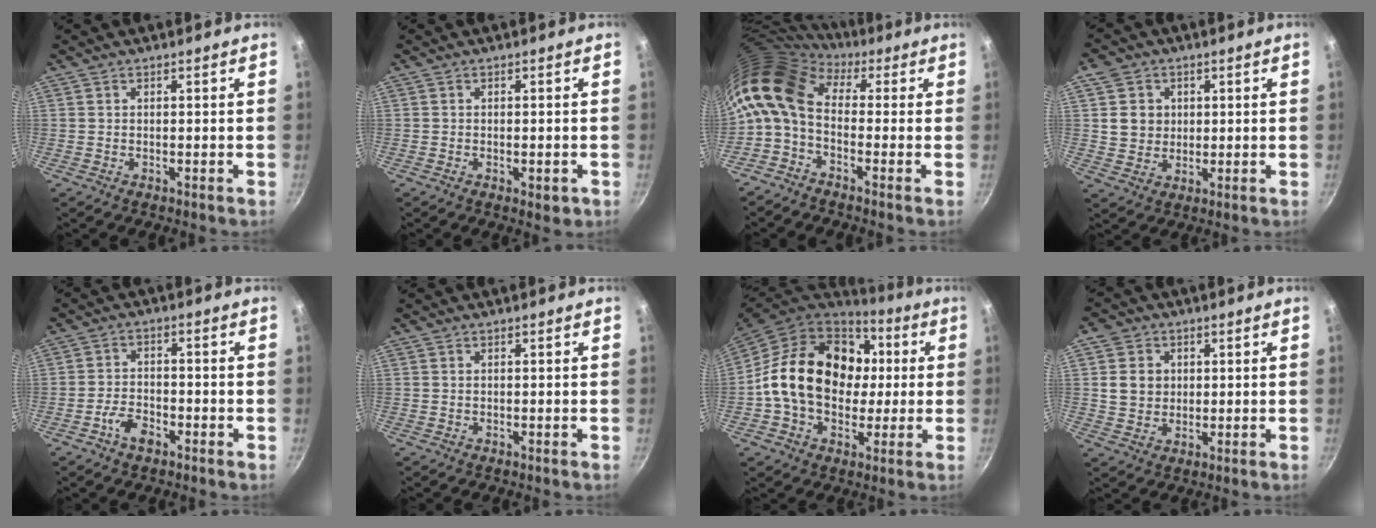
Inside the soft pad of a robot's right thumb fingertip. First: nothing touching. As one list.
[{"total": 2.8, "force": [-1.0, 1.3, 2.2], "torque": [-0.031, -0.003, -0.013]}, {"total": 12.4, "force": [0.7, 7.9, 9.6], "torque": [-0.185, 0.026, -0.010]}, {"total": 6.4, "force": [1.4, 5.8, 2.3], "torque": [-0.010, -0.002, 0.023]}, {"total": 4.8, "force": [-2.8, 2.5, 2.9], "torque": [-0.051, 0.025, -0.052]}, {"total": 0.0}, {"total": 22.2, "force": [1.8, 16.6, 14.6], "torque": [-0.222, 0.027, 0.026]}, {"total": 6.7, "force": [1.1, 6.0, 2.8], "torque": [-0.024, 0.000, 0.017]}]